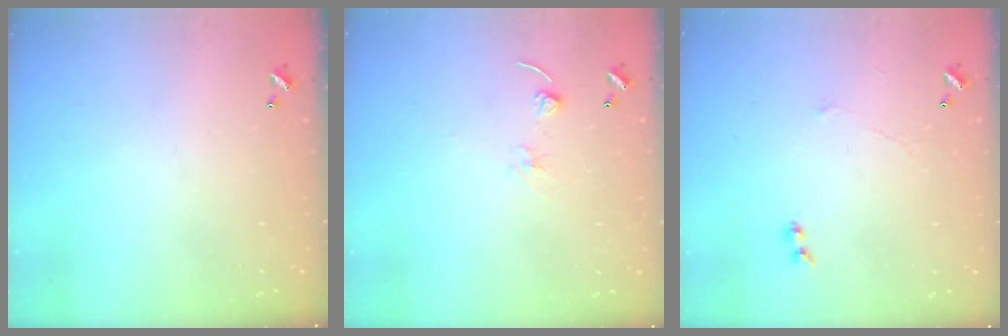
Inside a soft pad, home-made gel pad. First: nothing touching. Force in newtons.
{"total": 2.4, "press": 2.4, "slide": 0.3}
{"total": 1.6, "press": 1.3, "slide": 0.9}